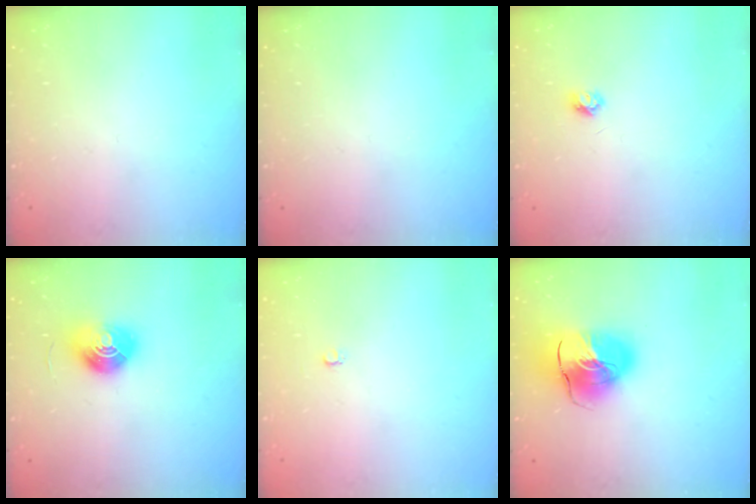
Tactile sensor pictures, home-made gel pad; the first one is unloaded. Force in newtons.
{"total": 0.0}
{"total": 3.7, "press": 3.7, "slide": 0.5}
{"total": 9.9, "press": 9.9, "slide": 0.9}
{"total": 2.6, "press": 2.6, "slide": 0.3}
{"total": 16.2, "press": 16.0, "slide": 2.3}